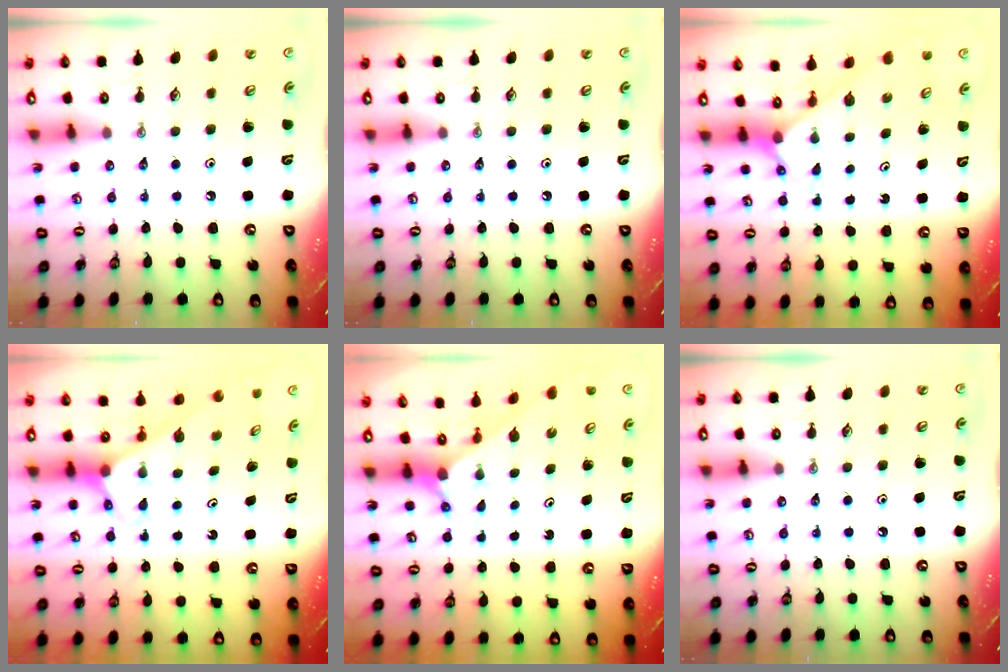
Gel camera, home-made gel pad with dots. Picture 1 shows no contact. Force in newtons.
{"total": 0.0}
{"total": 2.1, "press": 2.1, "slide": 0.2}
{"total": 2.5, "press": 2.5, "slide": 0.2}
{"total": 2.0, "press": 2.0, "slide": 0.2}
{"total": 0.0}